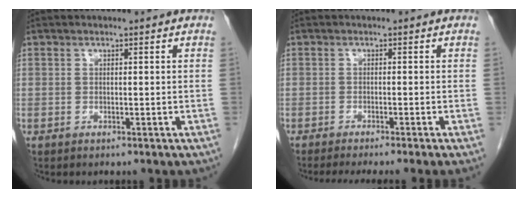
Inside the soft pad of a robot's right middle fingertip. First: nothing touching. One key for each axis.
{"total": 7.3, "fx": -6.1, "fy": -1.1, "fz": 3.8, "tx": -0.030, "ty": -0.016, "tz": -0.091}